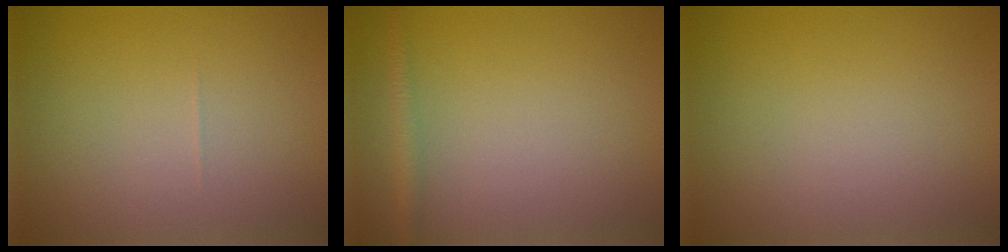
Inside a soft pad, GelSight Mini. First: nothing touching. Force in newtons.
{"total": 1.3, "press": 1.3, "slide": 0.1}
{"total": 0.0}